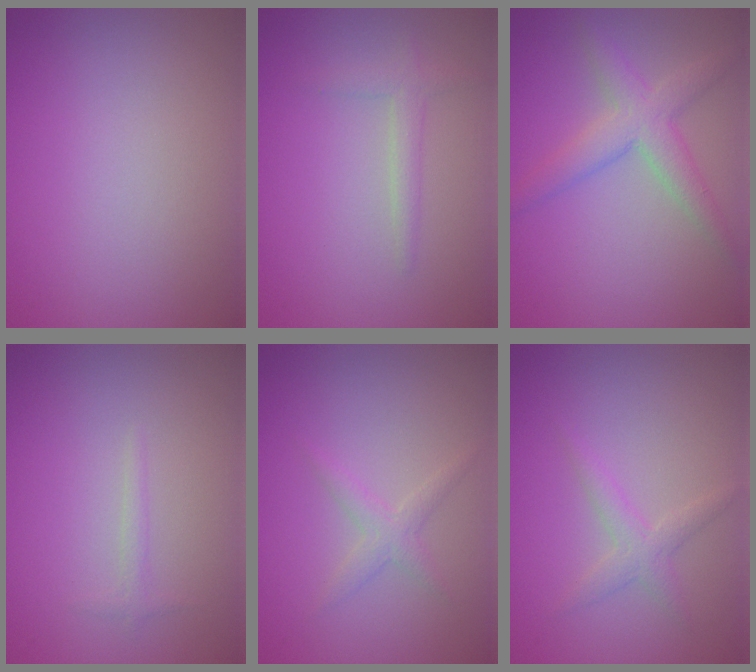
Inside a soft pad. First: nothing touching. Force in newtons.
{"total": 1.6, "press": 1.6, "slide": 0.1}
{"total": 3.8, "press": 3.8, "slide": 0.1}
{"total": 0.7, "press": 0.7, "slide": 0.0}
{"total": 1.5, "press": 1.5, "slide": 0.1}
{"total": 1.8, "press": 1.8, "slide": 0.1}